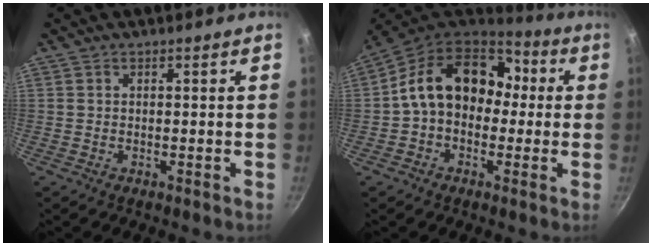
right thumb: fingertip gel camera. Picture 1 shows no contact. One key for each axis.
{"total": 17.1, "fx": 1.7, "fy": 12.8, "fz": 11.2, "tx": -0.138, "ty": 0.044, "tz": 0.011}